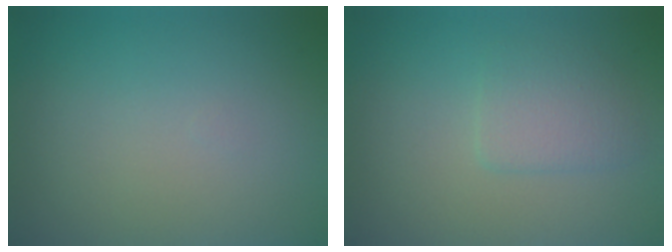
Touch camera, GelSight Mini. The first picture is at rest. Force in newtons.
{"total": 2.1, "press": 2.1, "slide": 0.0}